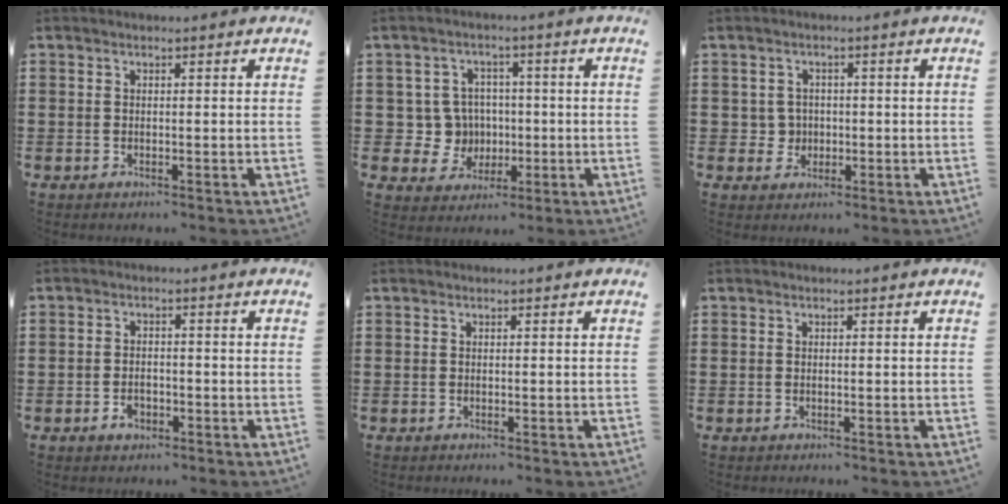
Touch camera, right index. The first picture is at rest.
{"total": 6.4, "force": [-0.1, 6.2, 1.8], "torque": [-0.051, 0.015, 0.002]}
{"total": 2.8, "force": [-0.4, 2.7, 0.8], "torque": [-0.026, 0.007, -0.011]}
{"total": 2.4, "force": [-1.2, 1.6, 1.3], "torque": [-0.025, 0.001, -0.024]}
{"total": 0.0}
{"total": 0.0}